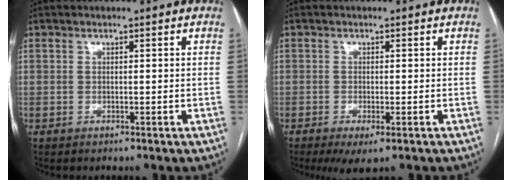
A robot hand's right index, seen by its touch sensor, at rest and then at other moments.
{"total": 3.8, "force": [-2.3, 0.9, 2.9], "torque": [-0.040, -0.009, -0.032]}